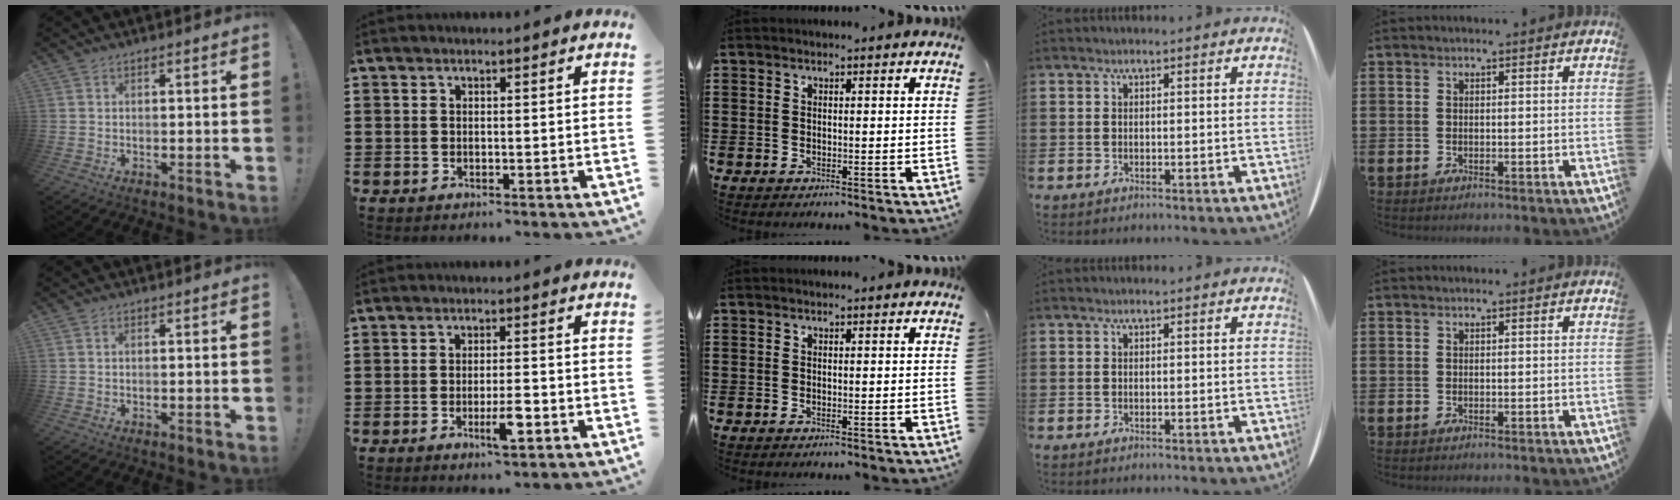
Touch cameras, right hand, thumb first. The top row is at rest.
{"thumb": {"total": 0.6, "force": [0.2, 0.3, 0.4], "torque": [-0.010, 0.002, 0.005]}, "index": {"total": 4.7, "force": [-1.9, 0.9, 4.2], "torque": [-0.080, -0.007, -0.036]}}